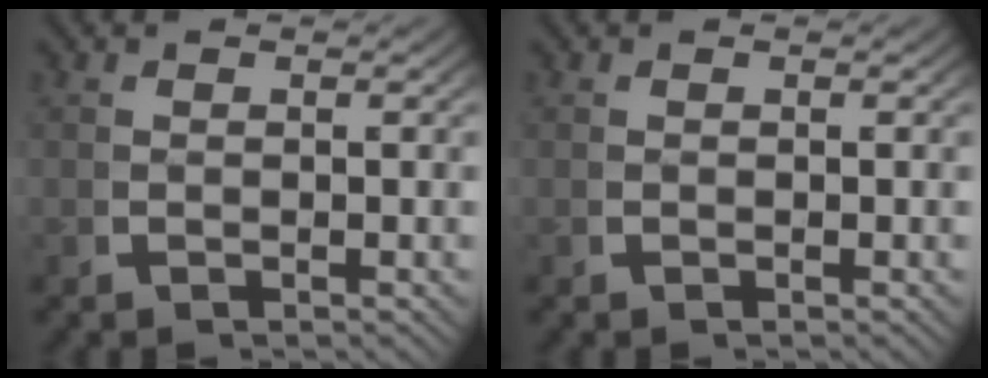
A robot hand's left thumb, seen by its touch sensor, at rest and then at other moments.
{"total": 0.0}